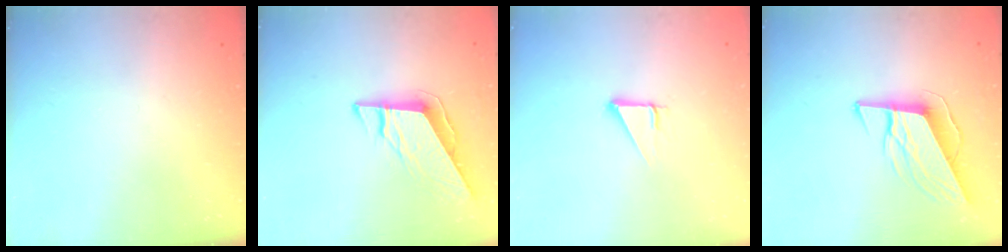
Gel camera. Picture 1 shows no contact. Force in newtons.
{"total": 9.1, "press": 9.1, "slide": 0.3}
{"total": 3.0, "press": 3.0, "slide": 0.1}
{"total": 13.0, "press": 12.6, "slide": 3.2}